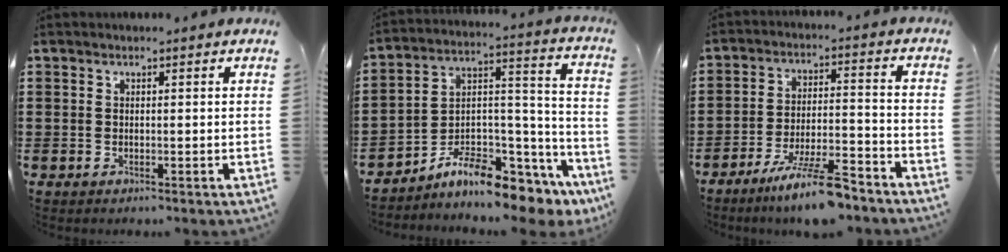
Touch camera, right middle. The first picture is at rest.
{"total": 8.8, "force": [-7.8, 2.2, 3.6], "torque": [-0.064, 0.005, -0.149]}
{"total": 9.4, "force": [-7.5, 1.0, 5.6], "torque": [-0.103, 0.005, -0.139]}